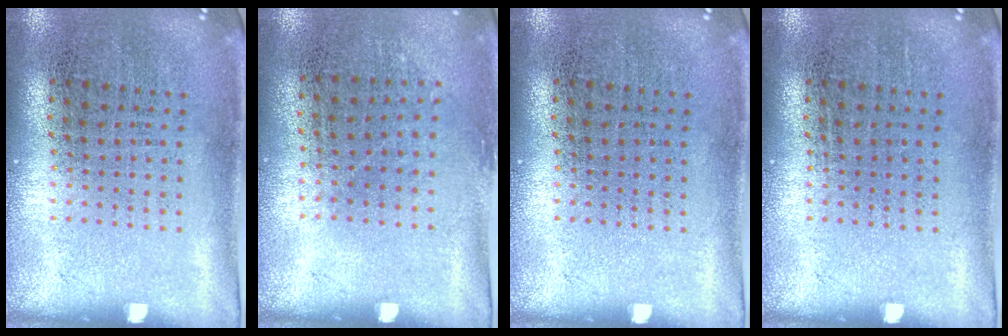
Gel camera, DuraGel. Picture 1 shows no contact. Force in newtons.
{"total": 0.8, "press": 0.6, "slide": 0.5}
{"total": 0.0}
{"total": 0.0}